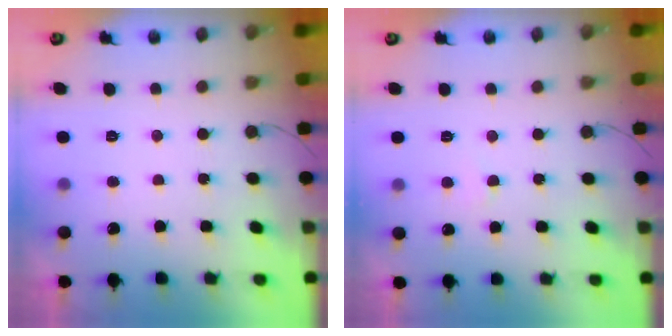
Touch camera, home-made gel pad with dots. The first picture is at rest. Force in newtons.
{"total": 2.4, "press": 2.4, "slide": 0.2}